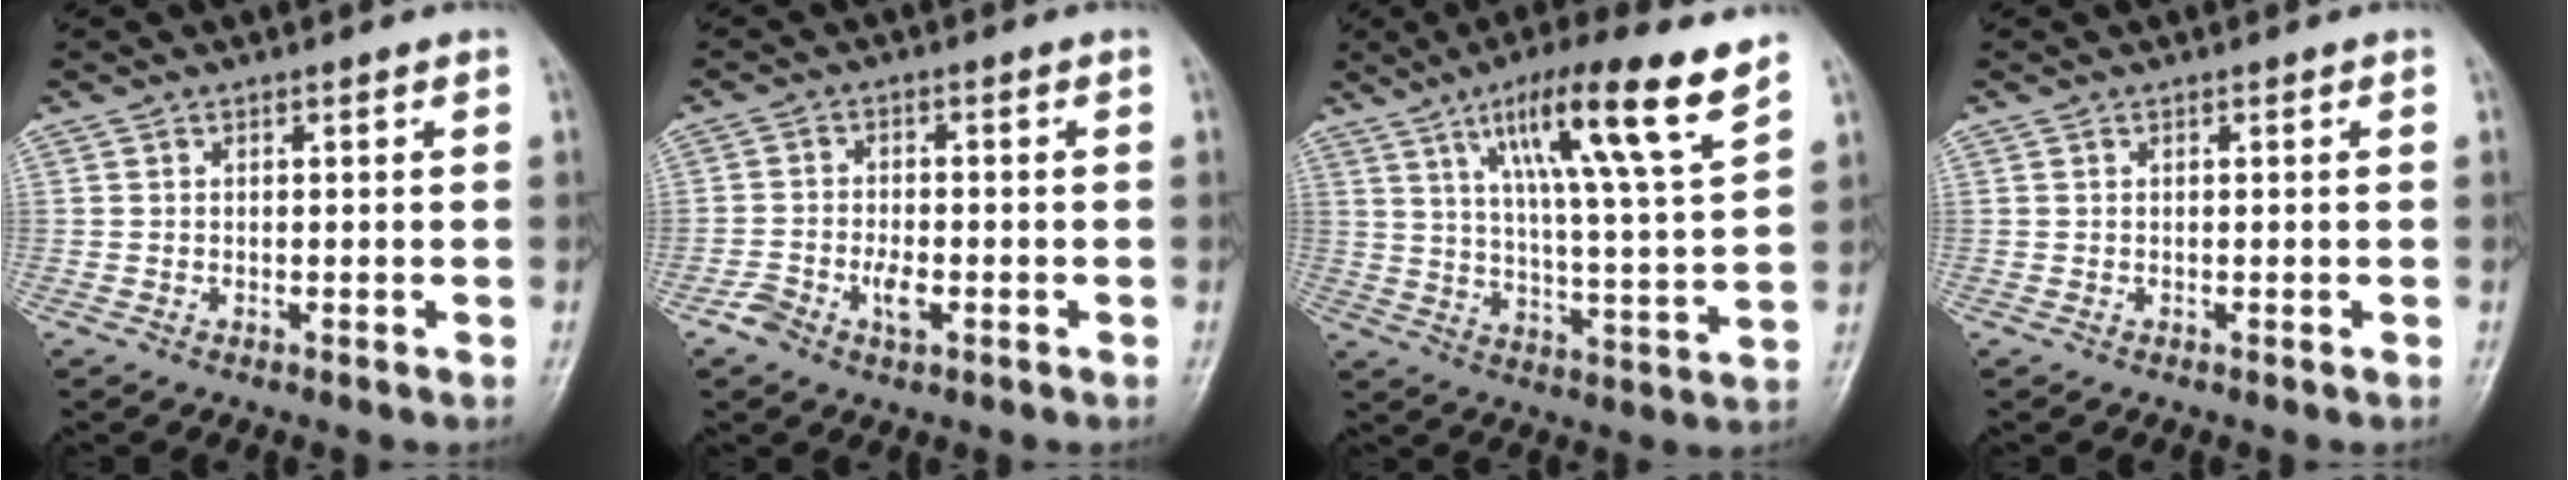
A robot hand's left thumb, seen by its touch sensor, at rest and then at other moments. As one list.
[{"total": 4.7, "force": [-2.1, 2.5, 3.4], "torque": [-0.064, 0.015, -0.038]}, {"total": 17.4, "force": [10.1, 1.6, 14.1], "torque": [-0.221, -0.040, 0.164]}, {"total": 0.0}]